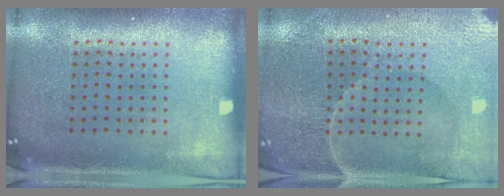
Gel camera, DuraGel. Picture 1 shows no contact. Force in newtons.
{"total": 1.0, "press": 0.9, "slide": 0.3}